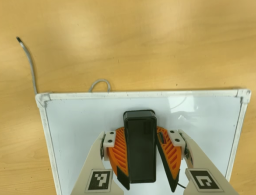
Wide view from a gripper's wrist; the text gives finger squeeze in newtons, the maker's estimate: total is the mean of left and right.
{"total": 14.5, "left": 16.3, "right": 12.6}